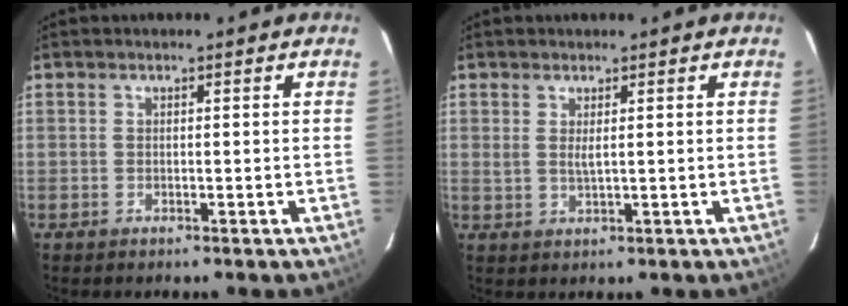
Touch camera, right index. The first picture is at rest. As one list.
[{"total": 1.8, "force": [0.6, 0.2, 1.7], "torque": [-0.031, -0.002, 0.011]}]